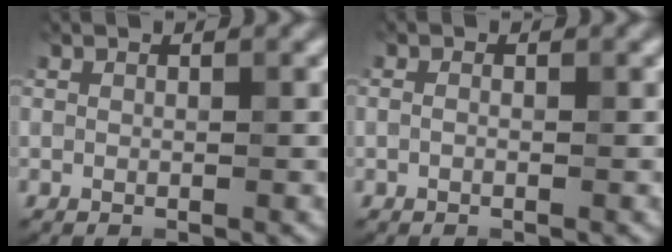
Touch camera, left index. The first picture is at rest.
{"total": 0.5, "force": [-0.2, 0.2, 0.4], "torque": [-0.010, -0.001, -0.005]}